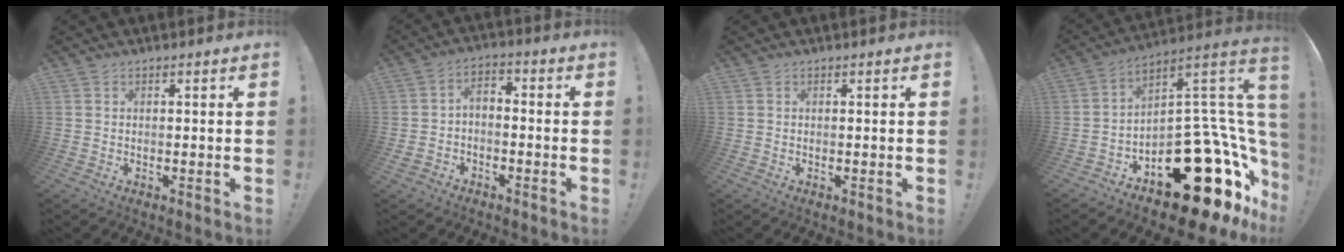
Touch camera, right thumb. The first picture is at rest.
{"total": 4.6, "force": [-3.2, 2.9, 1.5], "torque": [-0.034, 0.010, -0.062]}
{"total": 0.0}
{"total": 25.4, "force": [-11.6, 12.8, 18.7], "torque": [-0.188, 0.046, -0.159]}